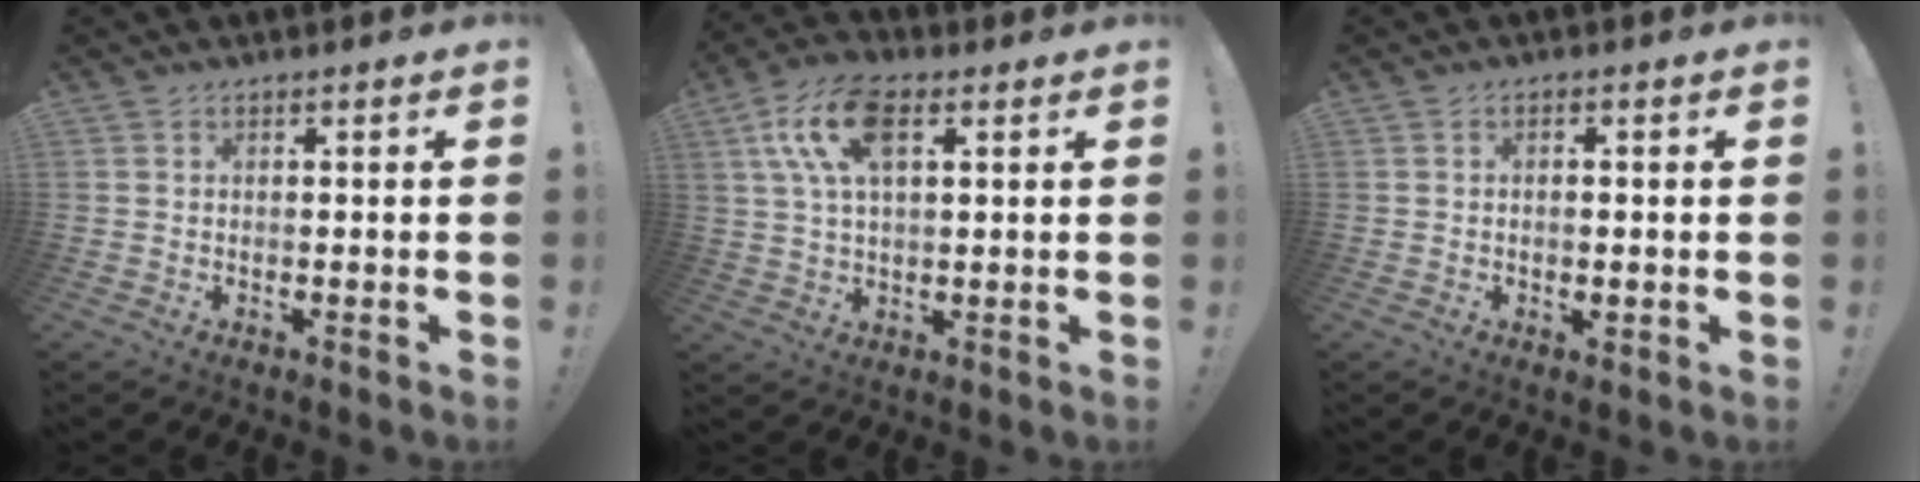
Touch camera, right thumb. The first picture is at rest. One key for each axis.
{"total": 12.9, "fx": 4.4, "fy": 6.8, "fz": 10.1, "tx": -0.192, "ty": 0.003, "tz": 0.085}
{"total": 1.5, "fx": -0.5, "fy": 0.7, "fz": 1.2, "tx": -0.010, "ty": -0.002, "tz": -0.010}